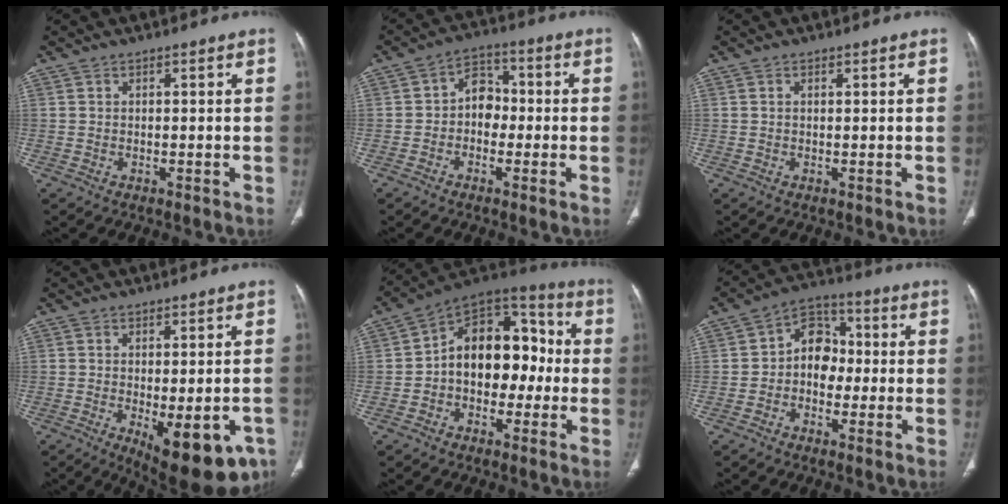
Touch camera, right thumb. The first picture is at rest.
{"total": 6.3, "force": [-0.7, 4.9, 4.0], "torque": [-0.030, 0.027, -0.027]}
{"total": 0.5, "force": [0.2, 0.3, 0.4], "torque": [-0.011, 0.001, 0.003]}
{"total": 14.8, "force": [-6.3, 6.2, 11.8], "torque": [-0.113, 0.001, -0.069]}
{"total": 16.7, "force": [-1.3, 11.2, 12.2], "torque": [-0.135, 0.056, -0.034]}
{"total": 9.1, "force": [-0.4, 6.9, 5.9], "torque": [-0.053, 0.029, -0.023]}